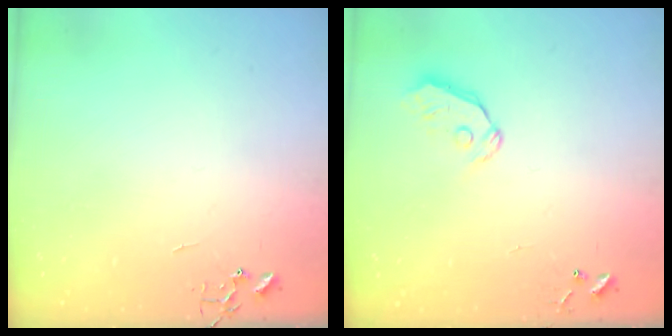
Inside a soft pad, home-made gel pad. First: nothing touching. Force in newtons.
{"total": 6.1, "press": 6.1, "slide": 0.6}